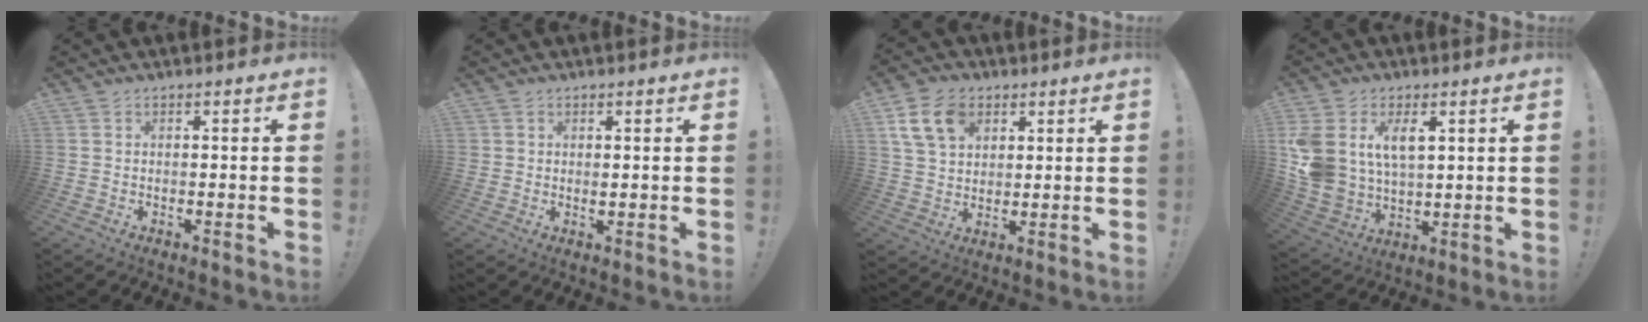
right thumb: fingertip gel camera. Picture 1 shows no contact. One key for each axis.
{"total": 1.6, "fx": 0.7, "fy": 1.4, "fz": 0.3, "tx": 0.003, "ty": -0.007, "tz": 0.011}
{"total": 11.4, "fx": 5.5, "fy": 7.8, "fz": 6.3, "tx": -0.114, "ty": -0.013, "tz": 0.106}
{"total": 12.4, "fx": 5.3, "fy": 8.7, "fz": 7.0, "tx": -0.137, "ty": -0.023, "tz": 0.105}